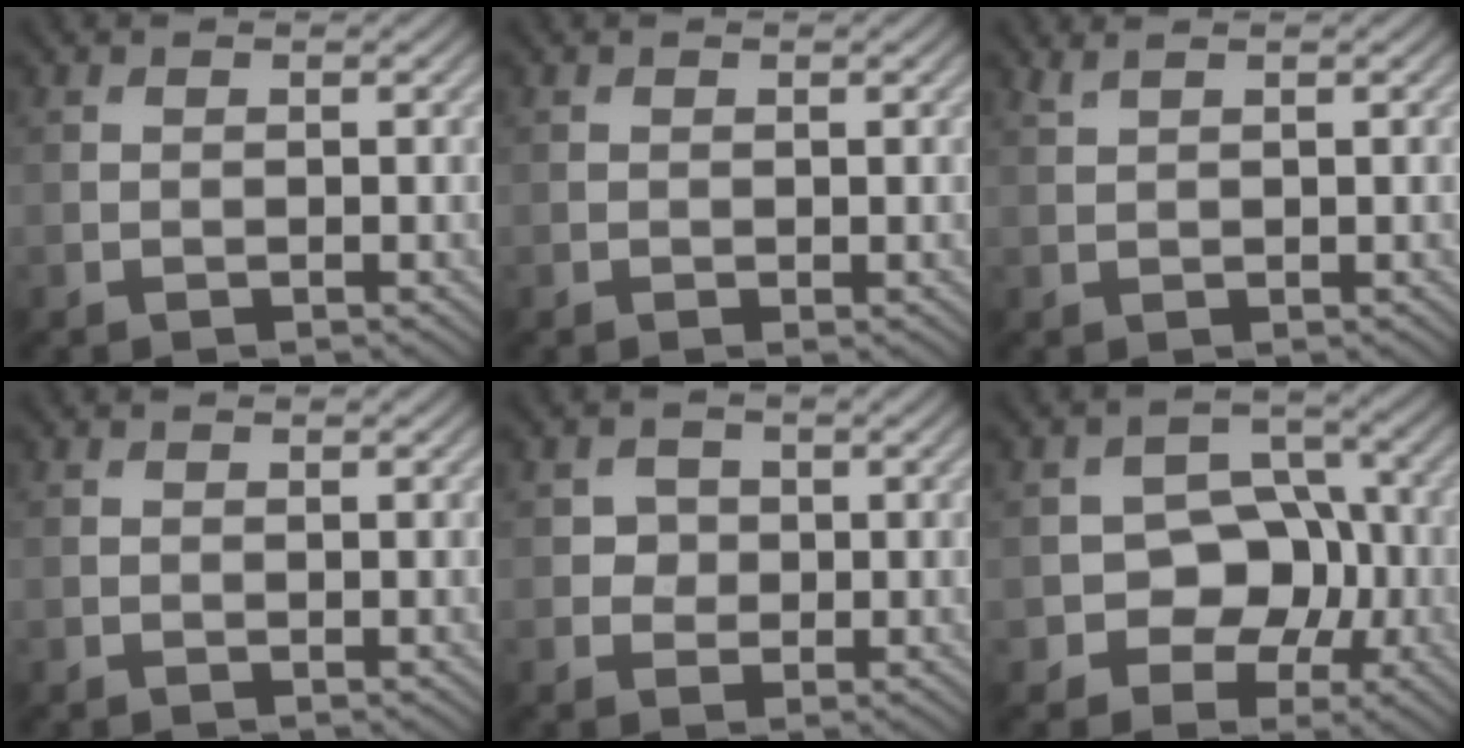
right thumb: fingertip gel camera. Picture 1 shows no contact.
{"total": 0.0}
{"total": 1.1, "force": [0.8, 0.2, 0.7], "torque": [-0.017, 0.007, 0.016]}
{"total": 0.0}
{"total": 1.9, "force": [0.0, 1.8, 0.5], "torque": [-0.008, -0.003, -0.003]}
{"total": 7.4, "force": [-2.2, 5.8, 4.0], "torque": [-0.049, 0.003, -0.051]}